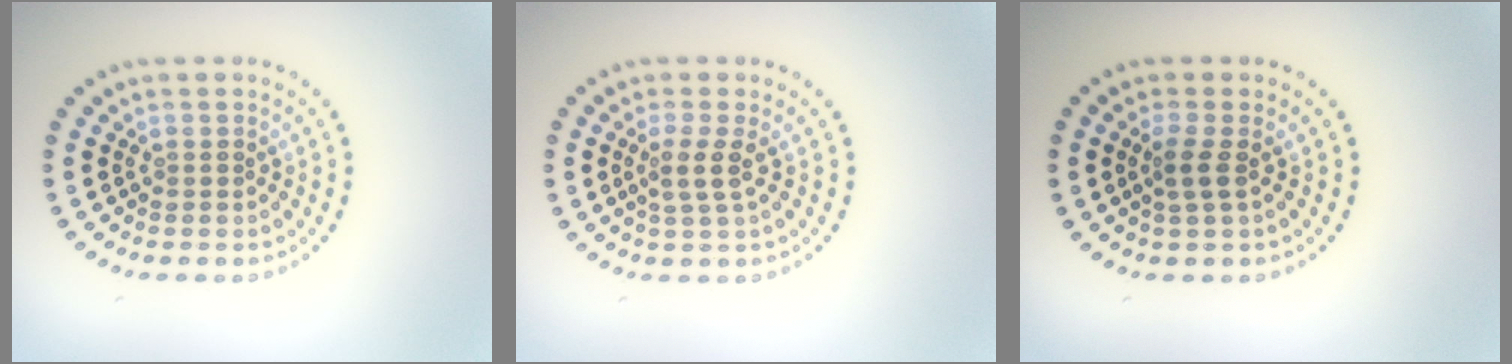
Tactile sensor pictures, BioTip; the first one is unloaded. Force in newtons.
{"total": 1.9, "press": 1.4, "slide": 1.2}
{"total": 1.6, "press": 1.3, "slide": 1.0}